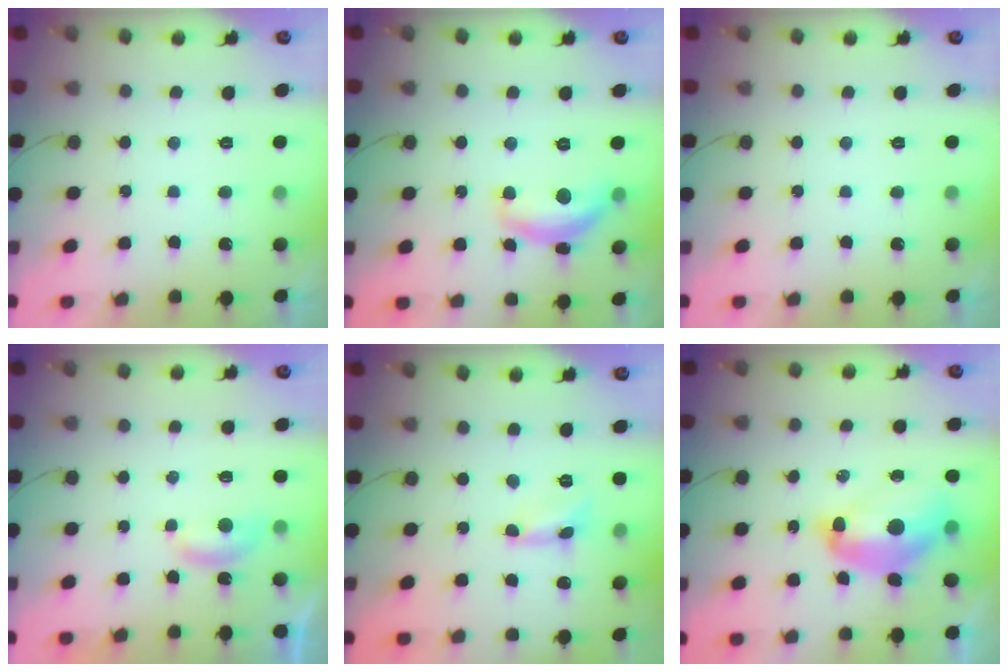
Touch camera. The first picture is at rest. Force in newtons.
{"total": 12.7, "press": 12.7, "slide": 0.7}
{"total": 0.0}
{"total": 4.0, "press": 3.9, "slide": 0.5}
{"total": 1.6, "press": 1.6, "slide": 0.1}
{"total": 13.3, "press": 13.2, "slide": 1.4}